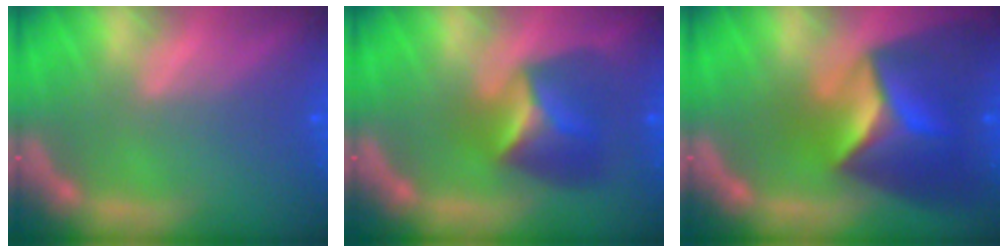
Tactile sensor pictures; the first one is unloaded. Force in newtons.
{"total": 5.4}
{"total": 10.0}